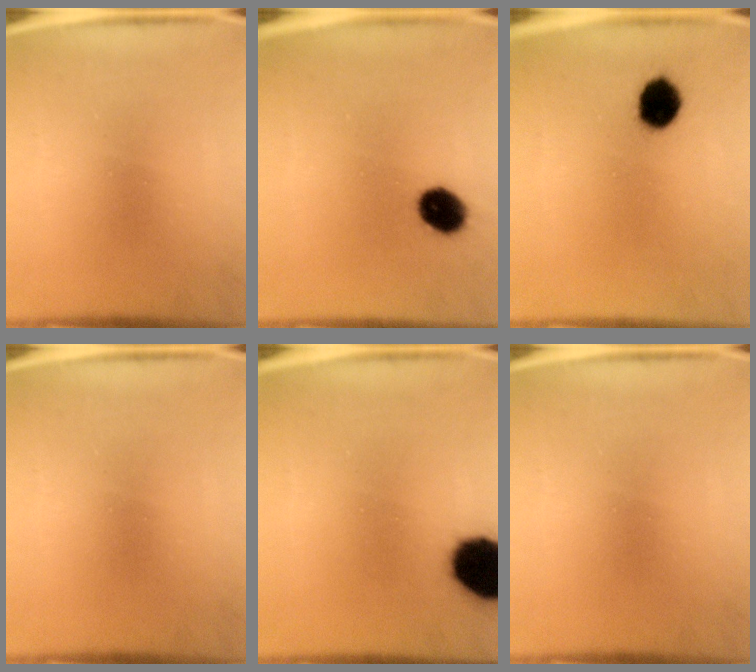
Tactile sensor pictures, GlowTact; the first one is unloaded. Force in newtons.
{"total": 7.2}
{"total": 7.0}
{"total": 0.0}
{"total": 15.1}
{"total": 0.0}